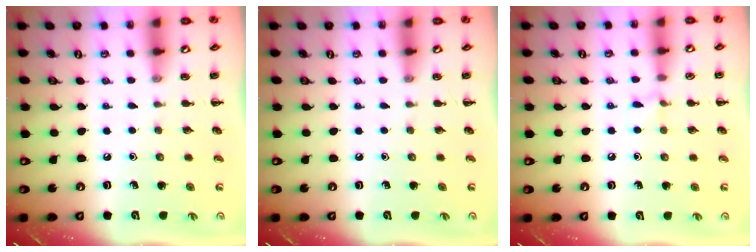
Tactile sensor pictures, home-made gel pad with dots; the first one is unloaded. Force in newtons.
{"total": 0.0}
{"total": 5.2, "press": 4.9, "slide": 1.7}